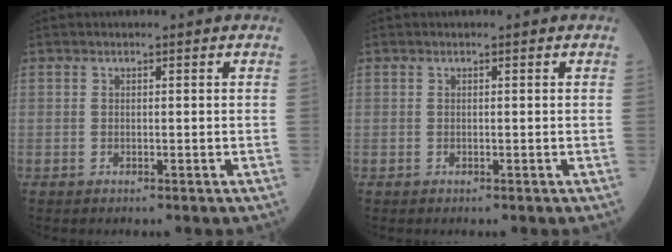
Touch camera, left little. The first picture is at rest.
{"total": 0.0}